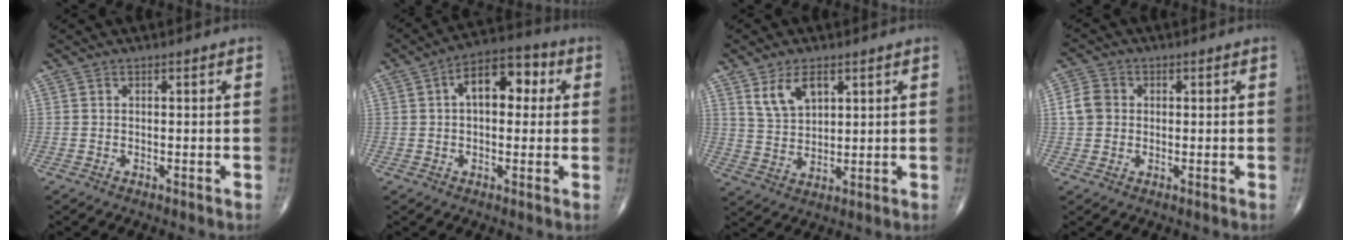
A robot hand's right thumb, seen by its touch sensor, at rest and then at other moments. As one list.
[{"total": 10.6, "force": [2.3, 6.0, 8.4], "torque": [-0.105, 0.028, 0.025]}, {"total": 6.8, "force": [3.6, 3.7, 4.5], "torque": [-0.070, -0.020, 0.075]}, {"total": 4.7, "force": [0.3, 4.0, 2.3], "torque": [-0.035, 0.009, 0.001]}]